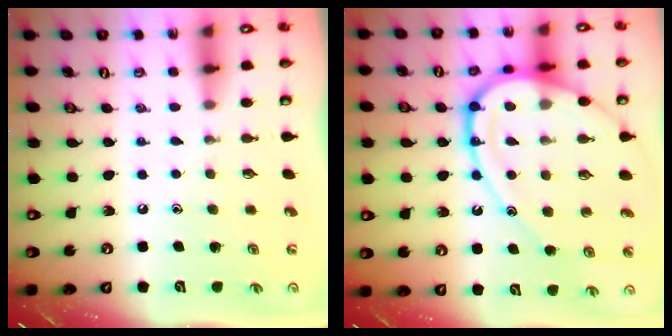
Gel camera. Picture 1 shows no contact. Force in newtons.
{"total": 17.7, "press": 17.6, "slide": 1.9}